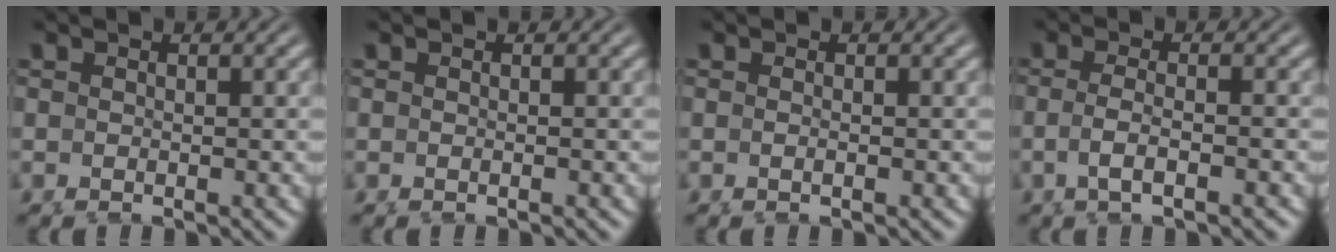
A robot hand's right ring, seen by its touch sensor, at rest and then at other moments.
{"total": 0.0}
{"total": 0.5, "force": [-0.1, -0.3, 0.4], "torque": [-0.010, 0.001, -0.001]}
{"total": 2.2, "force": [-0.7, 0.7, 2.0], "torque": [-0.051, -0.018, 0.001]}